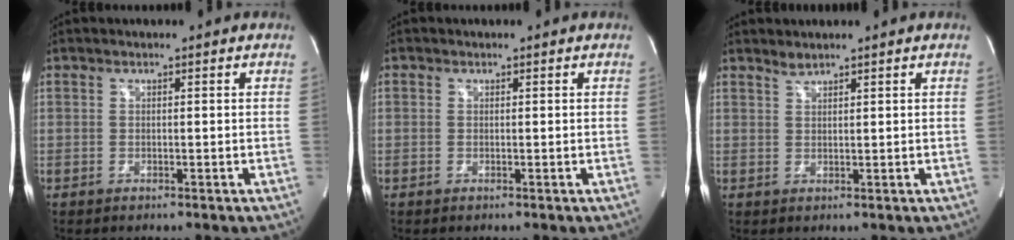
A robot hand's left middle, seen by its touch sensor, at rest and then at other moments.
{"total": 2.1, "force": [-0.9, -1.7, -0.8], "torque": [0.014, -0.012, -0.017]}
{"total": 1.2, "force": [1.2, 0.0, 0.2], "torque": [-0.004, 0.000, 0.027]}